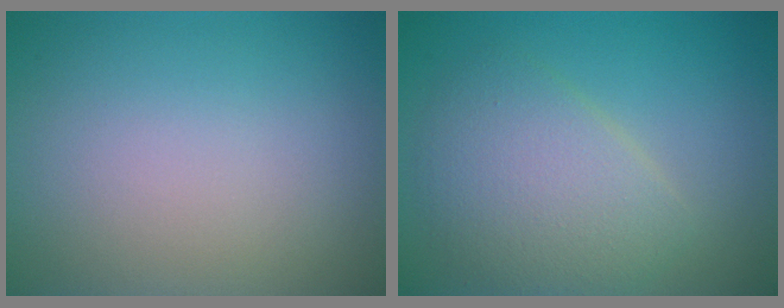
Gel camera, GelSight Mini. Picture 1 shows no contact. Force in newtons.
{"total": 4.8, "press": 4.8, "slide": 0.1}